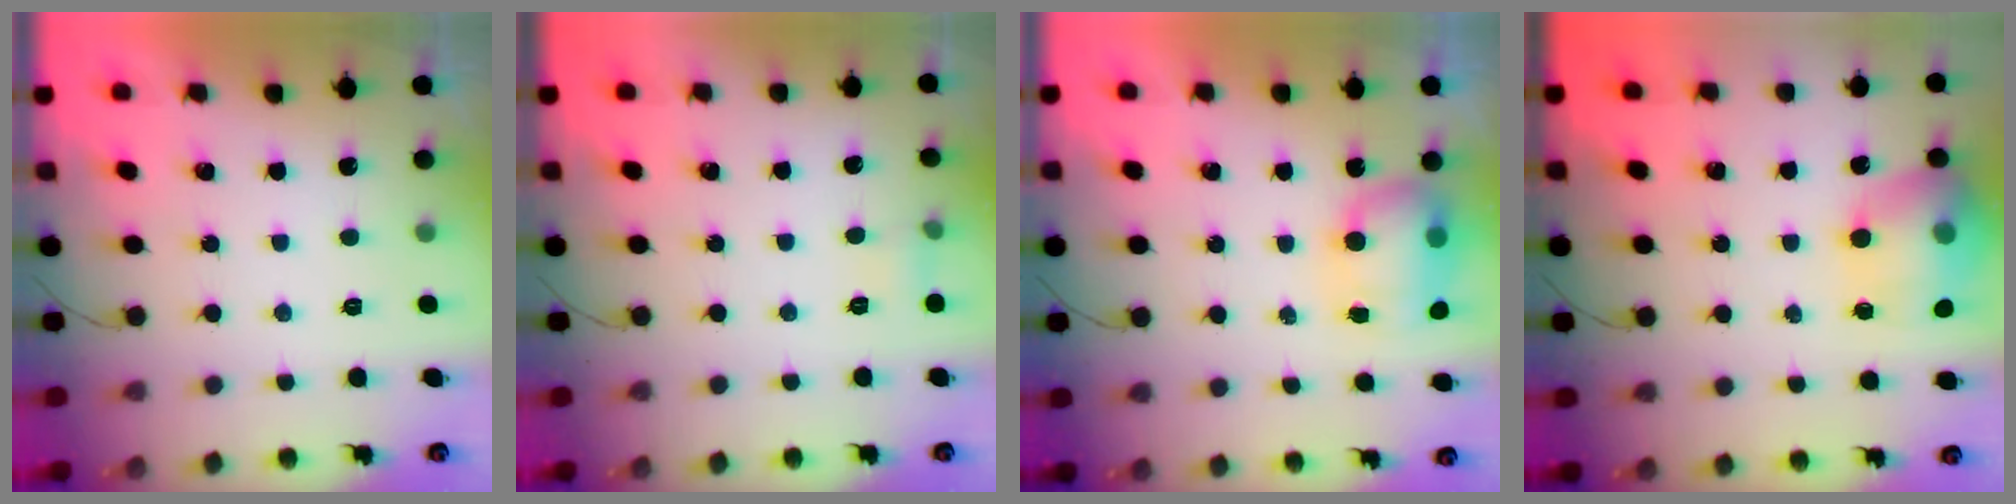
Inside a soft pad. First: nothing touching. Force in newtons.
{"total": 5.1, "press": 4.0, "slide": 3.1}
{"total": 11.8, "press": 9.3, "slide": 7.3}
{"total": 17.2, "press": 17.1, "slide": 1.2}